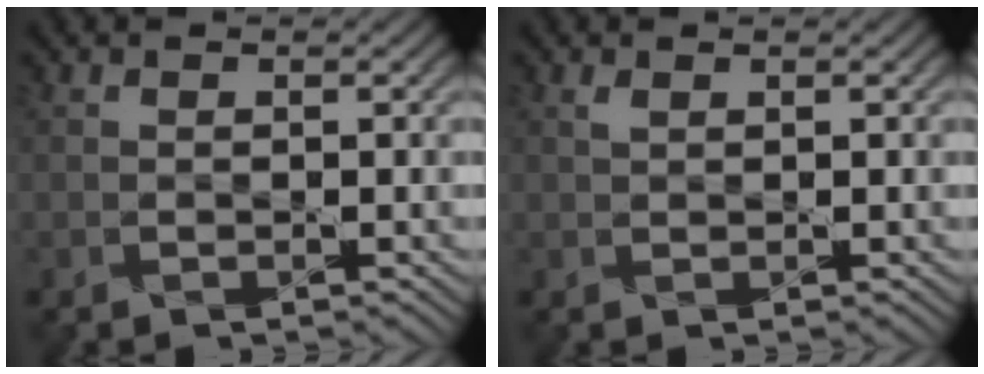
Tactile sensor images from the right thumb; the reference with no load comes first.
{"total": 0.8, "force": [0.6, 0.2, 0.5], "torque": [-0.015, 0.004, 0.011]}